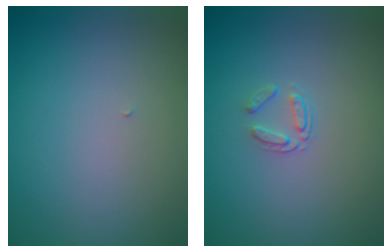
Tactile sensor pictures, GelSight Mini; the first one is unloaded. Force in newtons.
{"total": 1.4, "press": 0.9, "slide": 1.1}